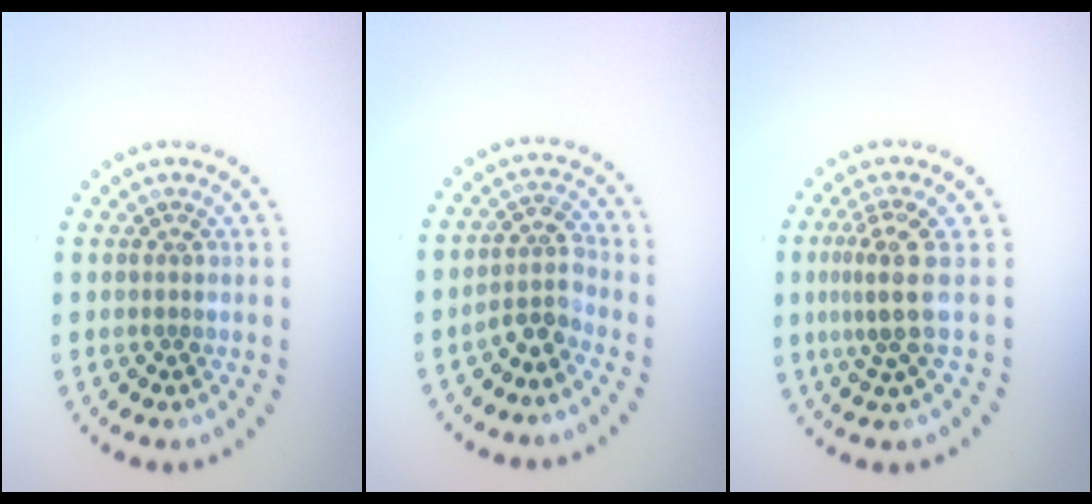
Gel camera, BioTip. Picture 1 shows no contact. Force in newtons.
{"total": 2.6, "press": 2.0, "slide": 1.8}
{"total": 3.4, "press": 2.4, "slide": 2.4}